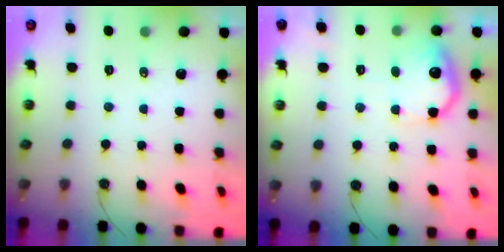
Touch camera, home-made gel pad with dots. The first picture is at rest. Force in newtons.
{"total": 12.3, "press": 12.3, "slide": 0.6}